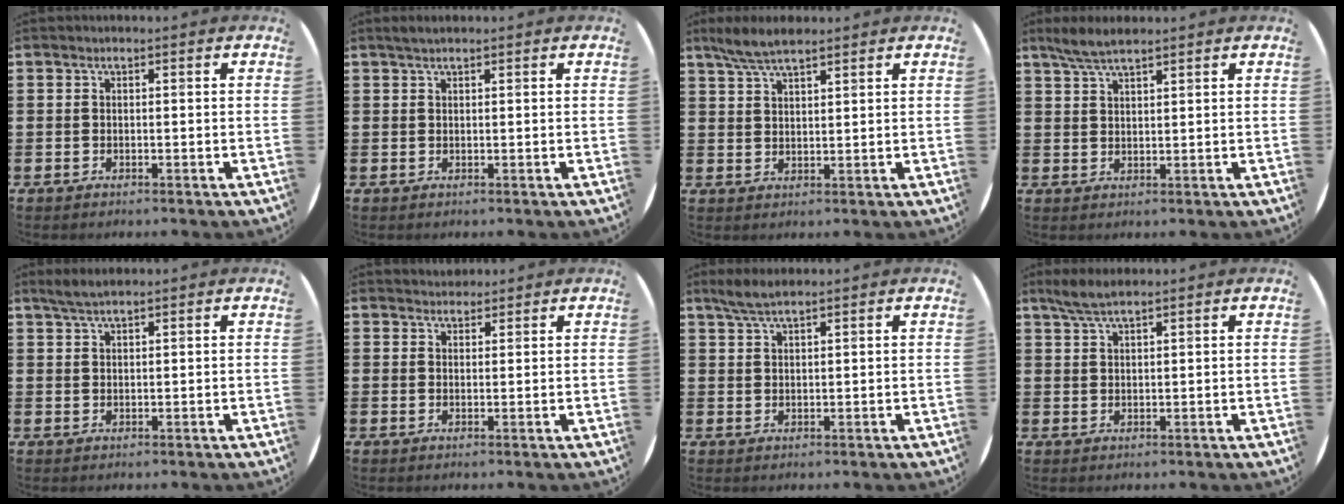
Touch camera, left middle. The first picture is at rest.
{"total": 1.0, "force": [0.9, 0.1, 0.5], "torque": [-0.011, 0.002, 0.015]}
{"total": 4.9, "force": [4.1, 0.8, 2.5], "torque": [-0.058, -0.002, 0.076]}
{"total": 3.8, "force": [3.2, 0.5, 2.0], "torque": [-0.047, 0.000, 0.059]}
{"total": 2.4, "force": [2.0, 0.3, 1.2], "torque": [-0.027, 0.004, 0.037]}
{"total": 1.7, "force": [1.6, 0.5, -0.1], "torque": [-0.001, 0.003, 0.032]}
{"total": 3.2, "force": [2.6, 0.5, 1.8], "torque": [-0.040, 0.003, 0.048]}
{"total": 3.5, "force": [2.8, 0.5, 2.1], "torque": [-0.046, 0.002, 0.051]}